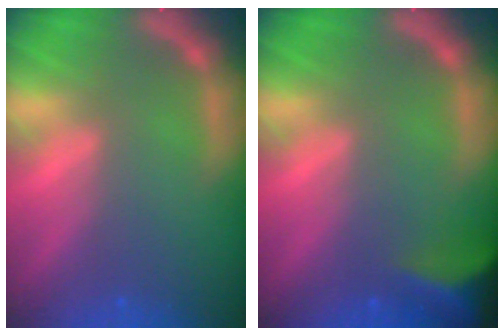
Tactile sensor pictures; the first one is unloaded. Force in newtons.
{"total": 7.0}